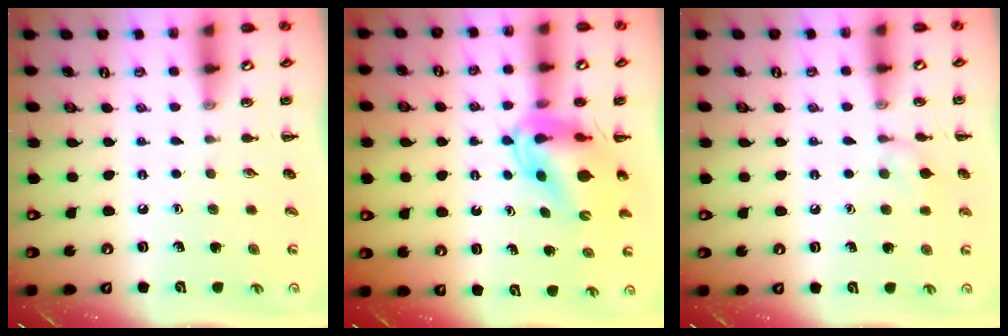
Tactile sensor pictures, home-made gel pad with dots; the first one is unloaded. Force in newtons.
{"total": 9.0, "press": 8.5, "slide": 2.9}
{"total": 6.2, "press": 5.9, "slide": 1.9}